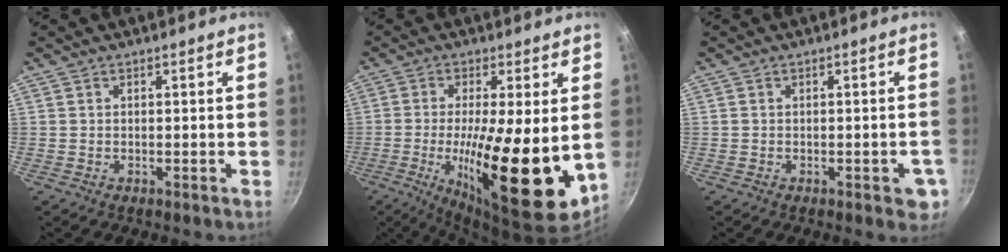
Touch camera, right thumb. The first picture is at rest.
{"total": 19.3, "force": [-1.4, 5.1, 18.5], "torque": [-0.298, -0.024, -0.022]}
{"total": 4.1, "force": [-1.4, 1.9, 3.3], "torque": [-0.021, 0.006, -0.018]}